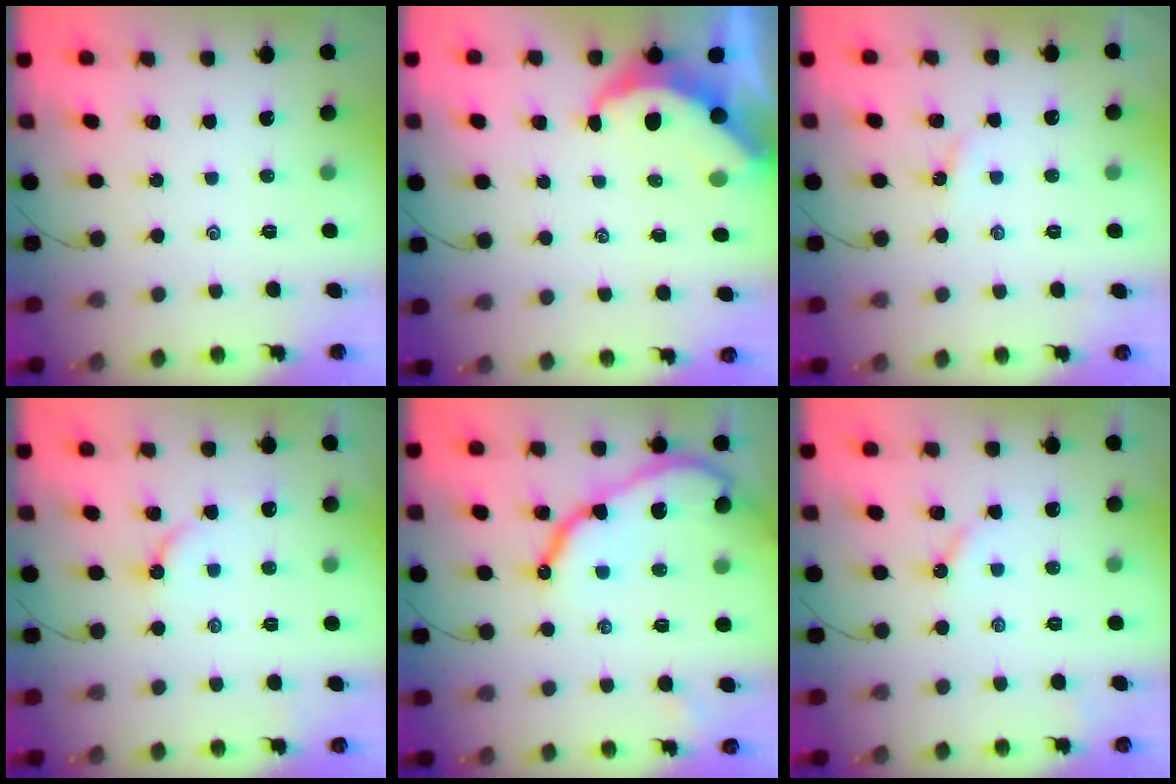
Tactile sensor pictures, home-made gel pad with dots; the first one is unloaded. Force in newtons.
{"total": 7.9, "press": 7.8, "slide": 0.7}
{"total": 1.7, "press": 1.6, "slide": 0.3}
{"total": 3.7, "press": 3.7, "slide": 0.4}
{"total": 12.2, "press": 12.1, "slide": 1.1}
{"total": 2.6, "press": 2.6, "slide": 0.4}